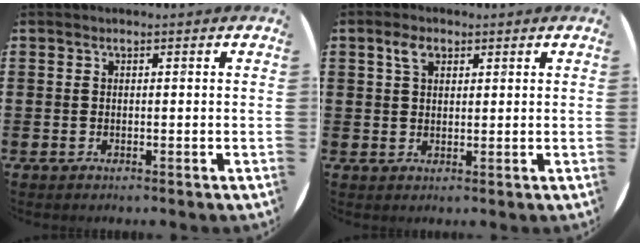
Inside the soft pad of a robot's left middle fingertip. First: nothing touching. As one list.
[{"total": 2.8, "force": [1.6, 1.7, 1.5], "torque": [-0.027, 0.003, 0.029]}]